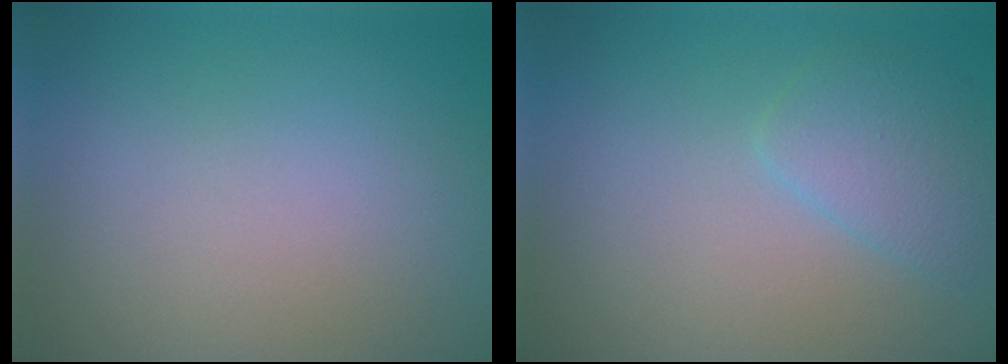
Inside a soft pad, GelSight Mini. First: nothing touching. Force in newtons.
{"total": 2.2, "press": 2.2, "slide": 0.1}